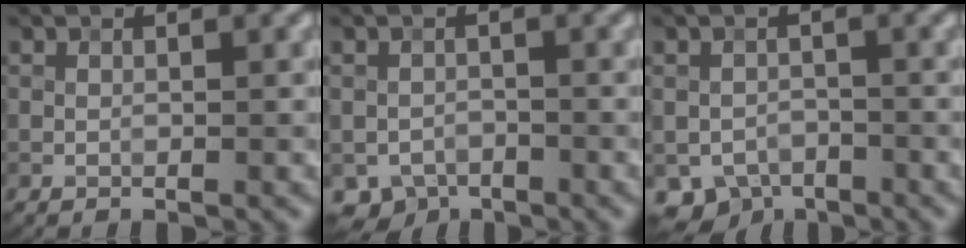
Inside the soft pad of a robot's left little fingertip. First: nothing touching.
{"total": 2.8, "force": [-1.6, 2.2, 0.7], "torque": [-0.012, -0.008, -0.029]}
{"total": 3.7, "force": [-2.2, 2.8, 1.2], "torque": [-0.020, -0.008, -0.036]}